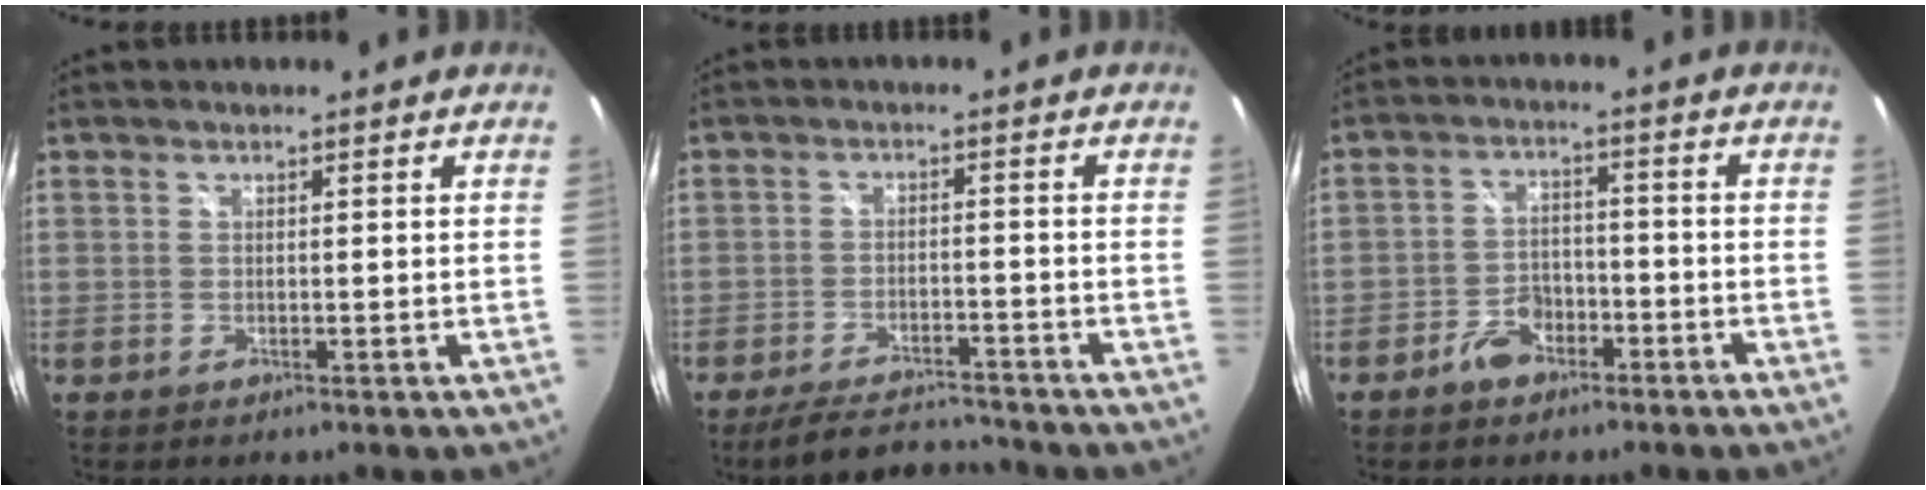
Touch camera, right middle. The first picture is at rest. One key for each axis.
{"total": 9.1, "fx": -8.5, "fy": 1.7, "fz": 3.0, "tx": -0.080, "ty": 0.001, "tz": -0.131}
{"total": 5.6, "fx": -3.9, "fy": 3.4, "fz": 2.1, "tx": -0.054, "ty": 0.014, "tz": -0.058}